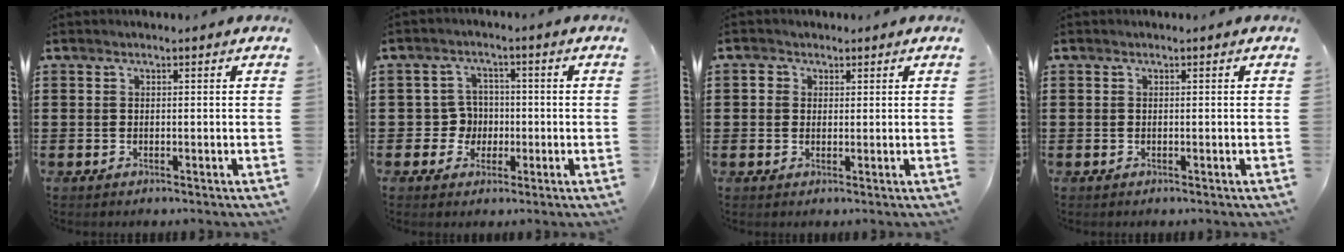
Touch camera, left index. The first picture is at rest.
{"total": 4.5, "force": [-0.5, 4.3, 1.2], "torque": [-0.041, 0.009, -0.011]}
{"total": 1.9, "force": [0.8, 1.7, 0.2], "torque": [-0.005, 0.005, 0.012]}
{"total": 0.0}